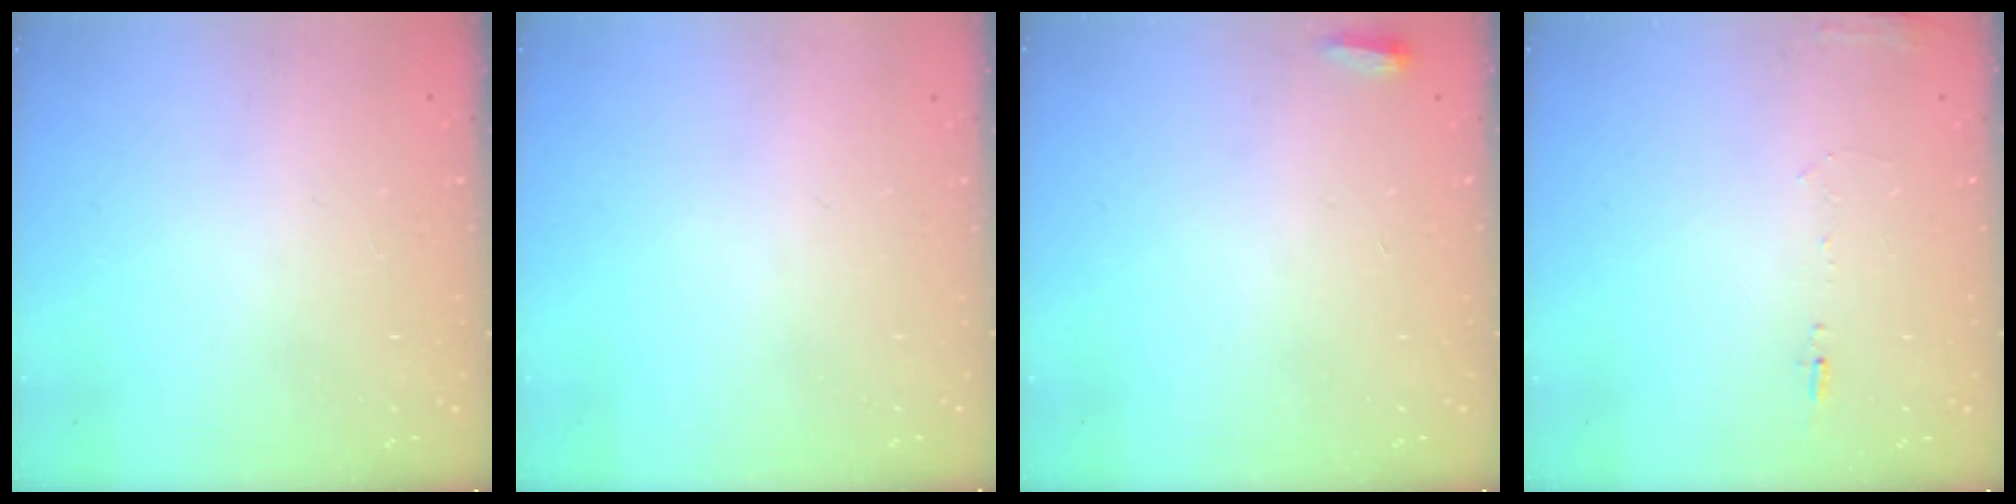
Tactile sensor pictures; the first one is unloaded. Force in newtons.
{"total": 0.0}
{"total": 2.5, "press": 2.3, "slide": 1.0}
{"total": 5.8, "press": 5.6, "slide": 1.6}